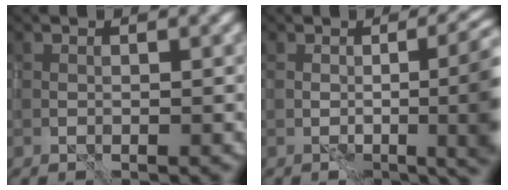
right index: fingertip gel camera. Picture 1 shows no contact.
{"total": 9.8, "force": [-0.5, 3.8, 9.0], "torque": [-0.082, 0.011, -0.004]}